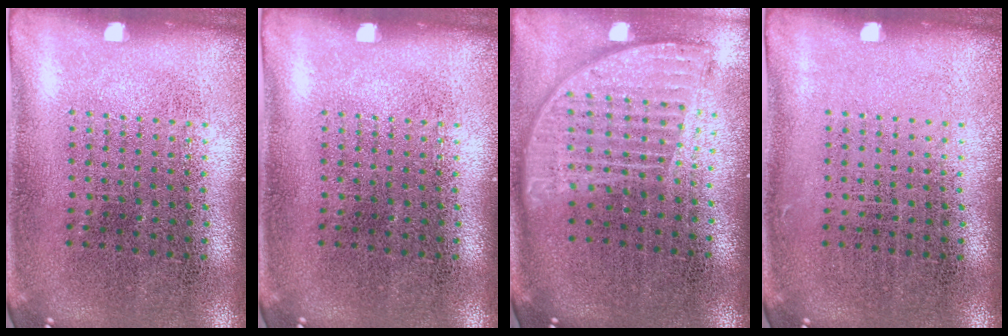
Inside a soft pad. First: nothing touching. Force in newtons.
{"total": 0.0}
{"total": 1.9, "press": 1.5, "slide": 1.2}
{"total": 0.0}